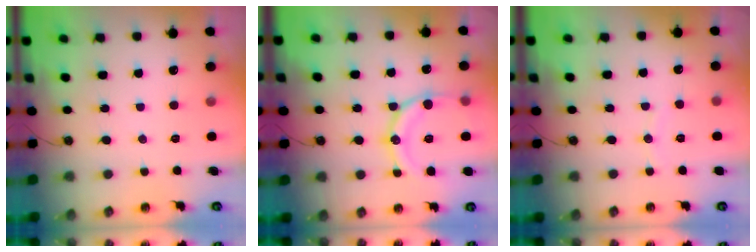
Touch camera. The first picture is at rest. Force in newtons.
{"total": 15.9, "press": 15.6, "slide": 3.0}
{"total": 3.1, "press": 3.0, "slide": 0.4}